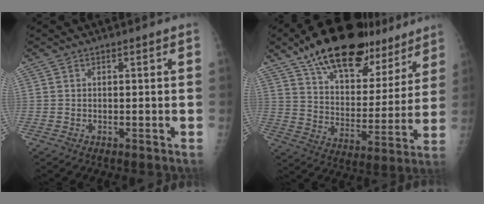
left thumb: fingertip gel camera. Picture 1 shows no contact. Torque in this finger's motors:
{"motor_torque": [1.23, 1.24, 1.43, -1.34, 0.11]}